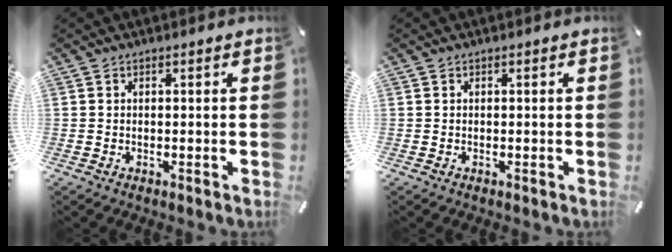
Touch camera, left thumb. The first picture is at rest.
{"total": 0.0}